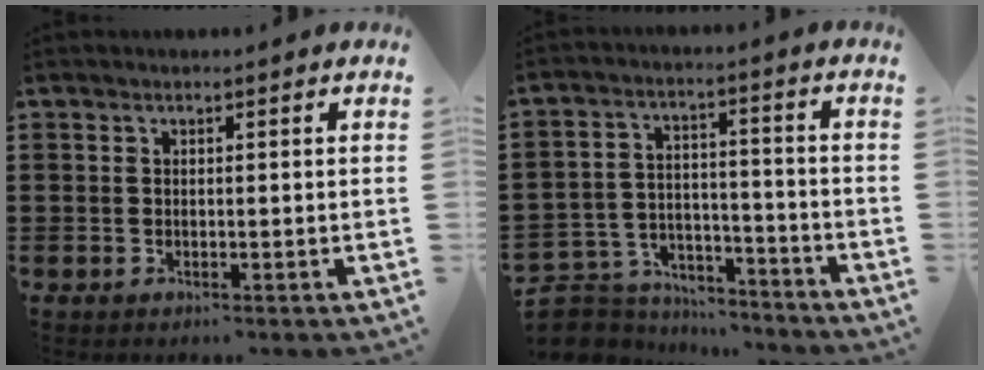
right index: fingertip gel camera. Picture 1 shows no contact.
{"total": 5.8, "force": [-5.4, 2.1, 0.4], "torque": [-0.032, 0.007, -0.114]}